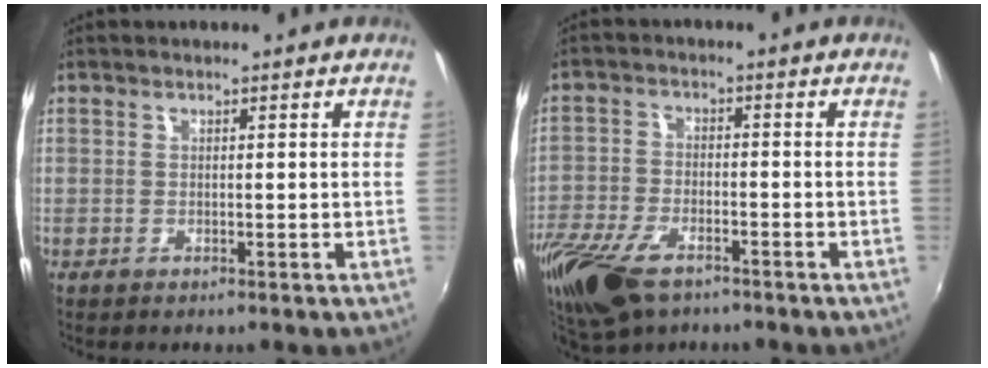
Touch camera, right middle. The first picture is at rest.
{"total": 13.7, "force": [-8.9, 6.5, 8.2], "torque": [-0.202, -0.039, -0.169]}